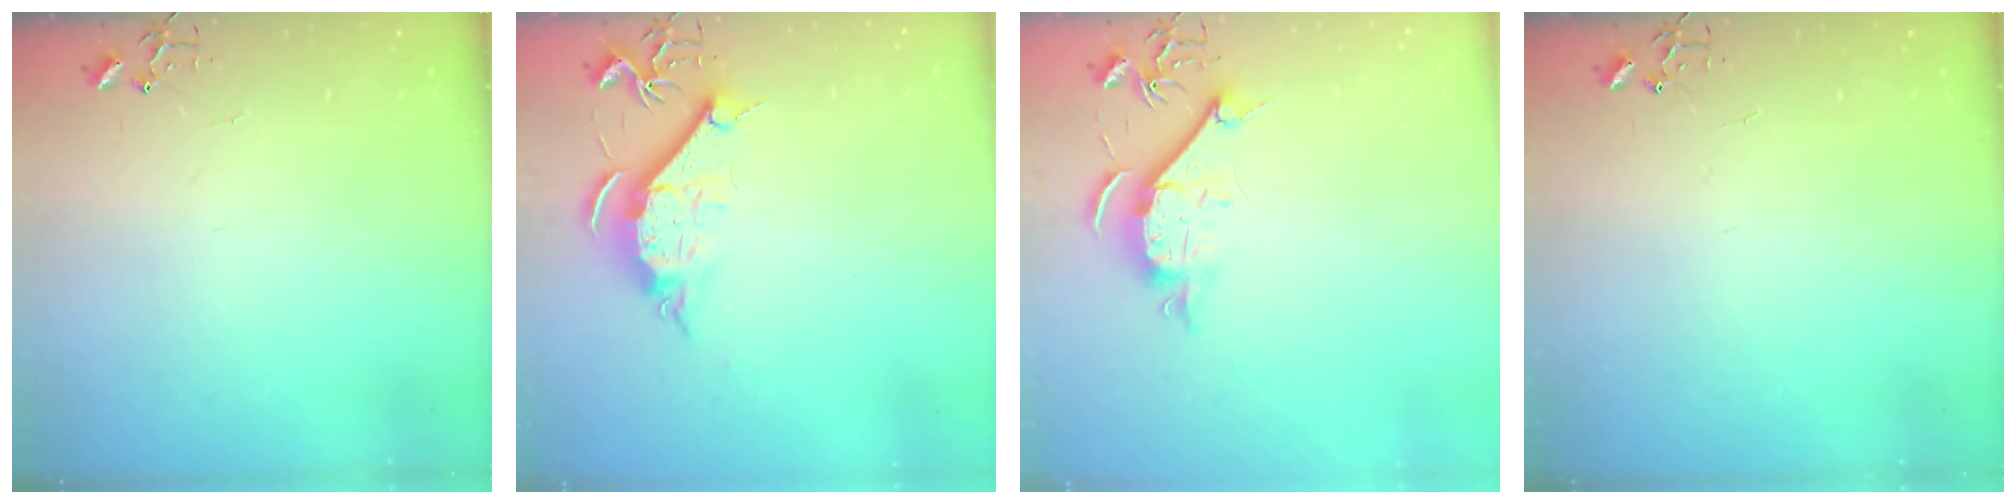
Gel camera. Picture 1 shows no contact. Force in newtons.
{"total": 10.1, "press": 10.0, "slide": 0.8}
{"total": 9.5, "press": 9.5, "slide": 0.9}
{"total": 0.0}